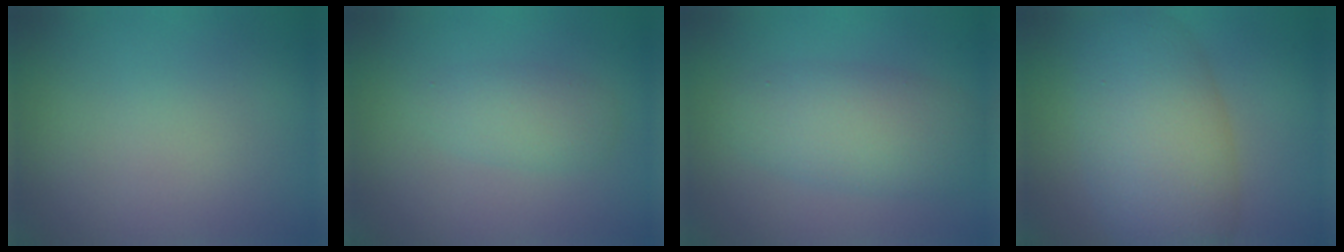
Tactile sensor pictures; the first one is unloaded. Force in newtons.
{"total": 2.3, "press": 2.3, "slide": 0.1}
{"total": 5.3, "press": 5.3, "slide": 0.3}
{"total": 8.9, "press": 8.9, "slide": 0.4}